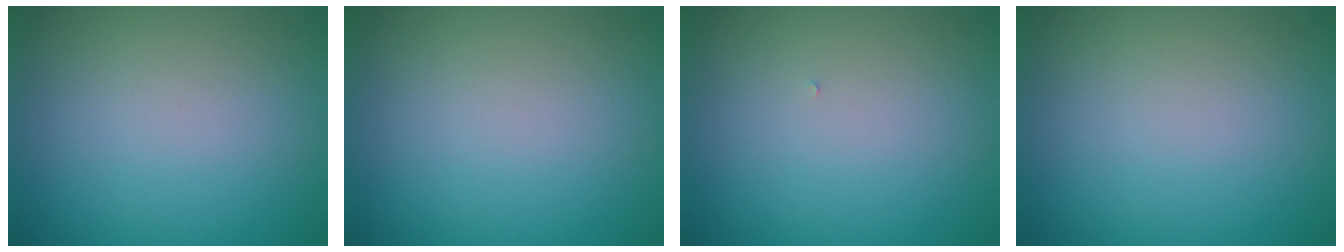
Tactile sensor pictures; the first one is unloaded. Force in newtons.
{"total": 0.0}
{"total": 0.0}
{"total": 0.0}